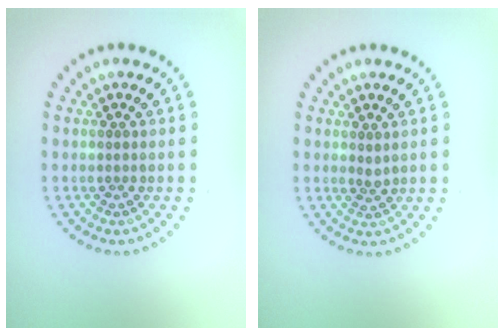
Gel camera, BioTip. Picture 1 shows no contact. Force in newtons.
{"total": 1.0, "press": 0.8, "slide": 0.6}